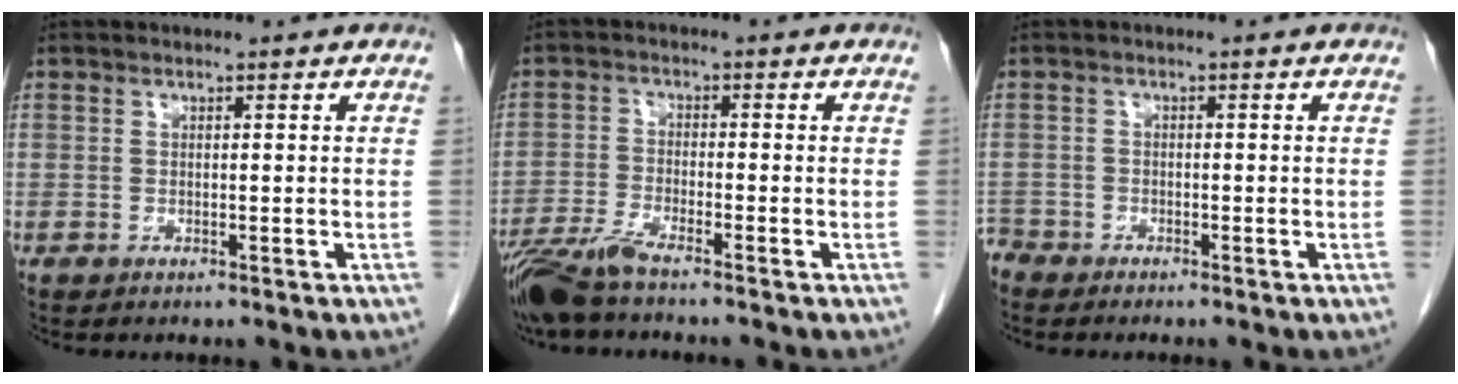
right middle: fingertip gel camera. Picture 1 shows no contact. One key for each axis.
{"total": 6.0, "fx": -5.0, "fy": 0.1, "fz": 3.3, "tx": -0.070, "ty": -0.021, "tz": -0.099}
{"total": 2.1, "fx": -2.0, "fy": 0.6, "fz": -0.2, "tx": 0.004, "ty": -0.004, "tz": -0.040}